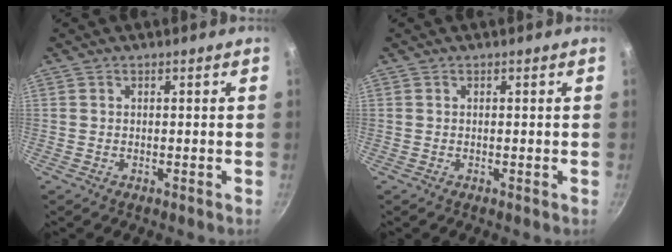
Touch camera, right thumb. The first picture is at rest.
{"total": 0.0}